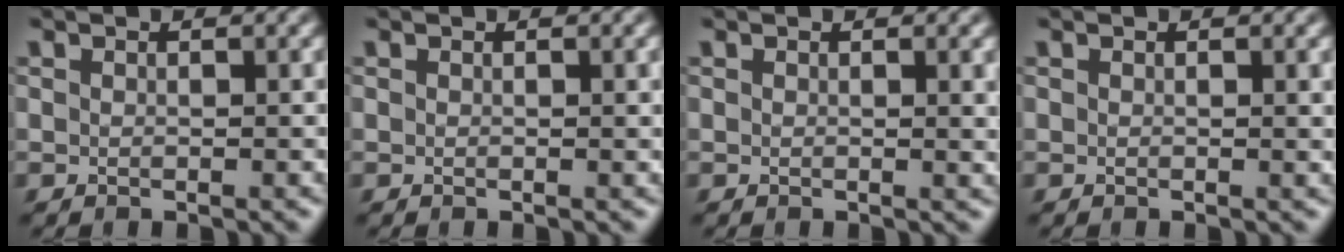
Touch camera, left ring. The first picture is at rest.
{"total": 0.9, "force": [0.2, 0.2, 0.8], "torque": [-0.008, 0.003, 0.001]}
{"total": 1.8, "force": [0.4, 0.5, 1.6], "torque": [-0.013, 0.001, 0.002]}
{"total": 1.0, "force": [0.2, 0.2, 0.9], "torque": [-0.008, 0.001, 0.001]}